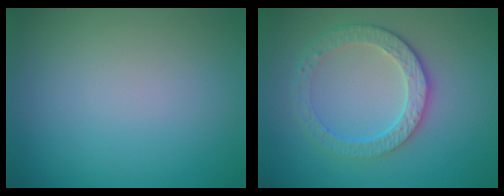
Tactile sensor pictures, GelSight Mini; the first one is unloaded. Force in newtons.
{"total": 3.5, "press": 3.1, "slide": 1.5}